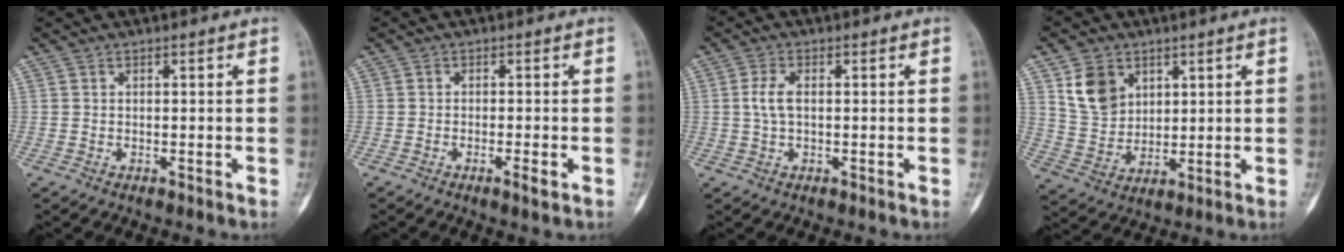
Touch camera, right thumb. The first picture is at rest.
{"total": 2.9, "force": [-1.4, 0.8, 2.4], "torque": [-0.038, 0.003, -0.023]}
{"total": 3.6, "force": [0.2, 2.0, 3.0], "torque": [-0.063, 0.003, 0.001]}
{"total": 9.2, "force": [4.2, 6.9, 4.3], "torque": [-0.055, -0.021, 0.094]}